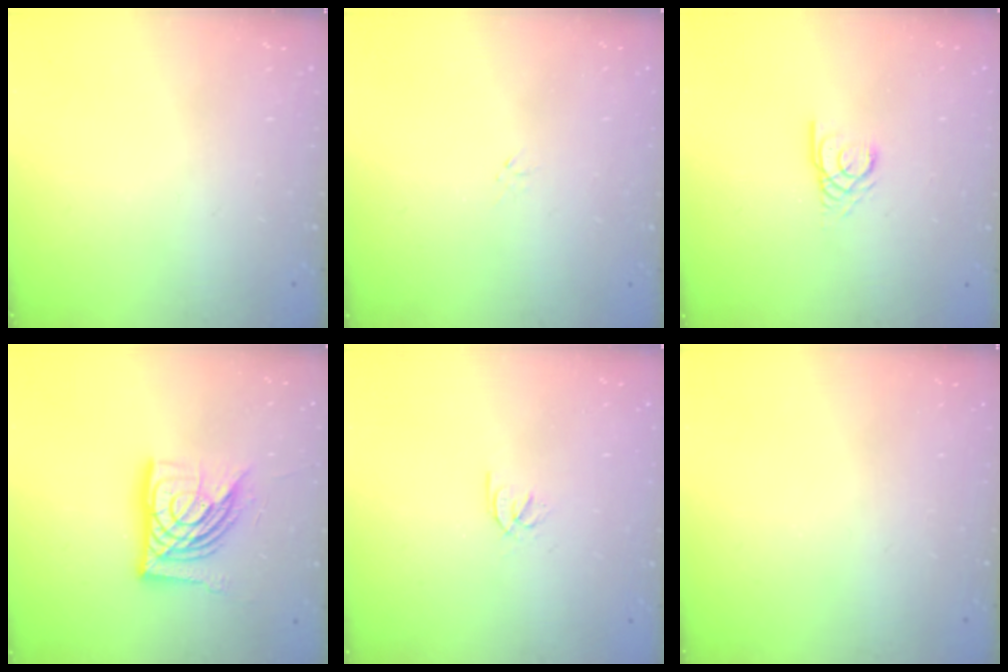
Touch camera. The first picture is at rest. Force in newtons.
{"total": 0.0}
{"total": 2.7, "press": 2.7, "slide": 0.2}
{"total": 16.7, "press": 16.6, "slide": 1.9}
{"total": 2.2, "press": 2.2, "slide": 0.2}
{"total": 0.0}